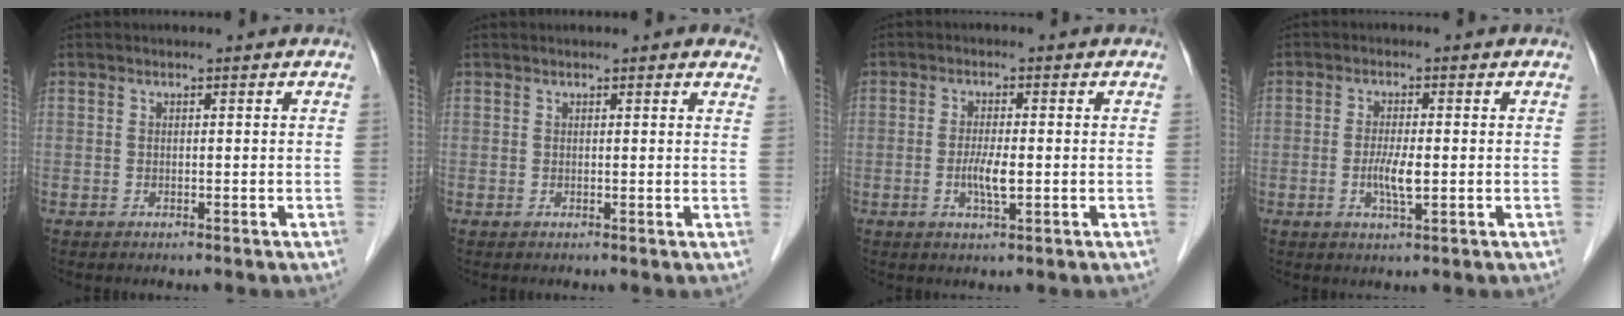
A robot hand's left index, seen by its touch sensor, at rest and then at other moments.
{"total": 3.5, "force": [3.1, 1.0, 1.4], "torque": [-0.006, 0.008, 0.019]}
{"total": 3.6, "force": [-0.8, 0.6, 3.5], "torque": [-0.071, -0.006, -0.014]}
{"total": 3.8, "force": [-0.7, 0.7, 3.7], "torque": [-0.076, -0.007, -0.013]}